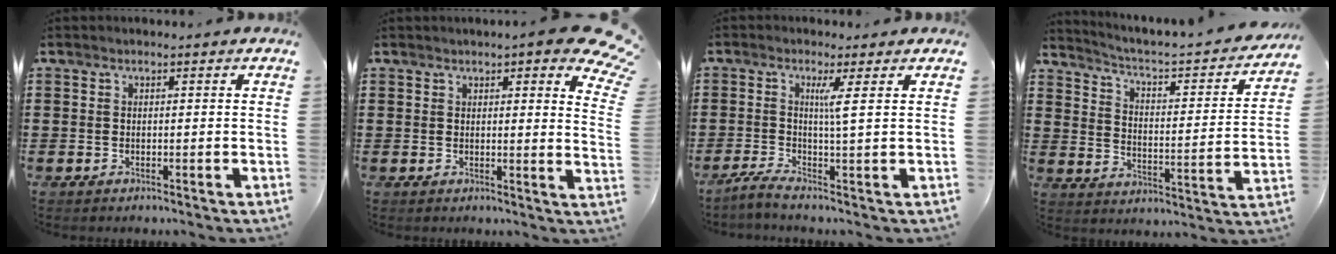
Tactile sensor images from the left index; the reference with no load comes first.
{"total": 4.9, "force": [4.0, 0.6, 2.8], "torque": [-0.037, -0.019, 0.066]}
{"total": 3.7, "force": [0.8, -1.1, 3.5], "torque": [-0.074, -0.006, 0.010]}
{"total": 2.9, "force": [2.4, 0.3, 1.6], "torque": [-0.050, -0.032, 0.027]}